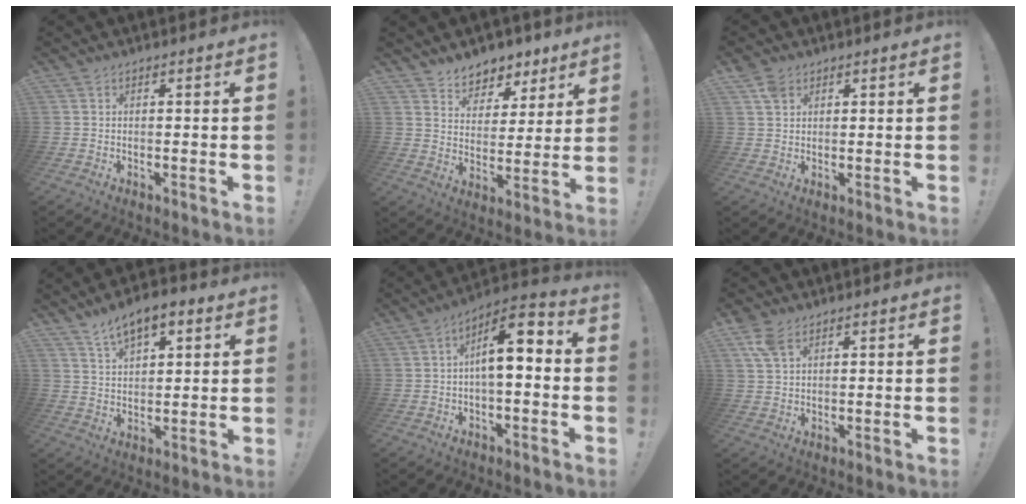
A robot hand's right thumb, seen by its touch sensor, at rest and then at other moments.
{"total": 7.5, "force": [5.8, 4.8, 0.9], "torque": [-0.012, -0.051, 0.112]}
{"total": 4.0, "force": [2.4, 2.8, 1.6], "torque": [-0.022, -0.007, 0.044]}
{"total": 8.6, "force": [5.4, 4.1, 5.3], "torque": [-0.088, -0.017, 0.099]}
{"total": 10.8, "force": [0.7, 4.1, 10.0], "torque": [-0.161, -0.001, 0.009]}
{"total": 6.1, "force": [3.4, 3.2, 4.0], "torque": [-0.081, -0.005, 0.069]}